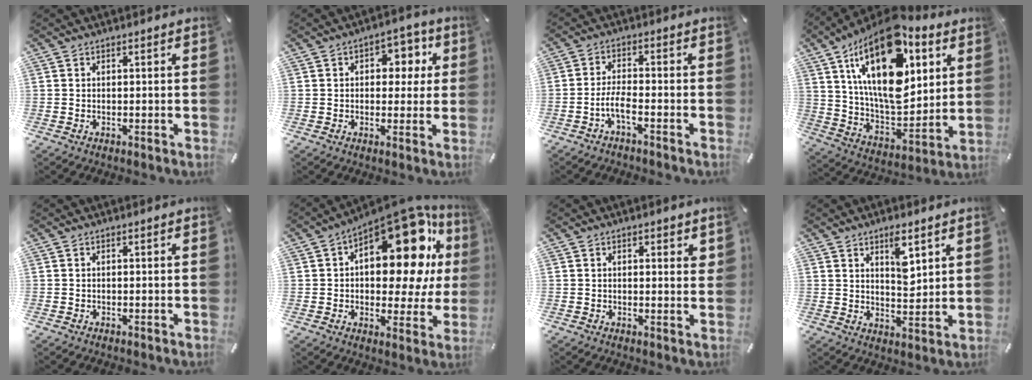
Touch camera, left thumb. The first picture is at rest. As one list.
[{"total": 6.5, "force": [1.2, 5.1, 3.7], "torque": [-0.029, -0.002, 0.009]}, {"total": 4.9, "force": [-2.5, 1.3, 4.0], "torque": [-0.086, 0.002, -0.049]}, {"total": 26.2, "force": [11.4, 13.9, 19.1], "torque": [-0.352, -0.060, 0.188]}, {"total": 0.0}, {"total": 24.3, "force": [9.1, 12.2, 18.9], "torque": [-0.240, -0.071, 0.150]}, {"total": 2.1, "force": [1.2, 1.1, 1.4], "torque": [-0.013, -0.005, 0.018]}, {"total": 6.6, "force": [4.4, 3.0, 3.8], "torque": [-0.040, -0.033, 0.070]}]